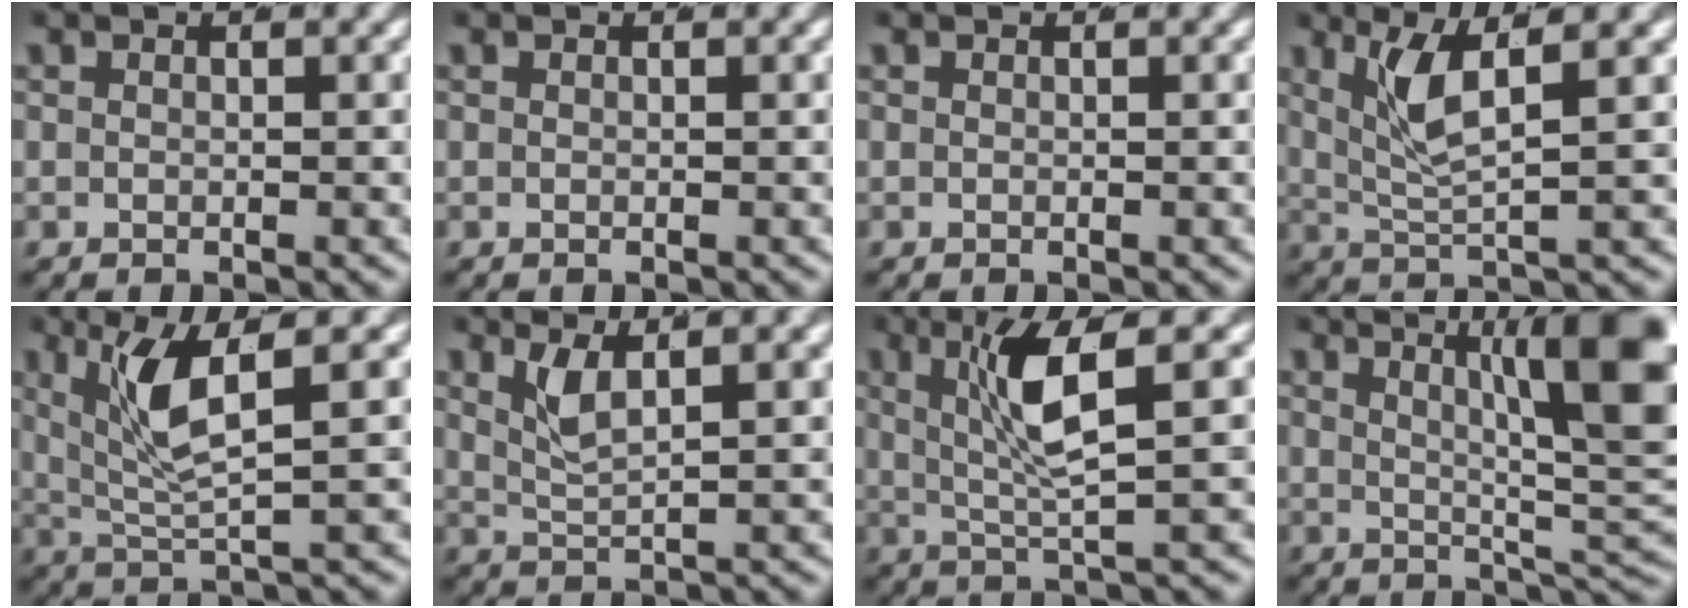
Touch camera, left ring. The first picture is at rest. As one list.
[{"total": 0.0}, {"total": 0.0}, {"total": 4.5, "force": [1.7, 1.3, 4.0], "torque": [-0.089, 0.001, 0.034]}, {"total": 5.7, "force": [1.8, 1.9, 5.1], "torque": [-0.107, 0.002, 0.035]}, {"total": 3.1, "force": [1.4, 0.8, 2.6], "torque": [-0.065, -0.003, 0.030]}, {"total": 5.0, "force": [1.2, 0.5, 4.8], "torque": [-0.093, -0.002, 0.028]}, {"total": 14.0, "force": [4.4, 5.2, 12.2], "torque": [-0.119, 0.024, 0.054]}]